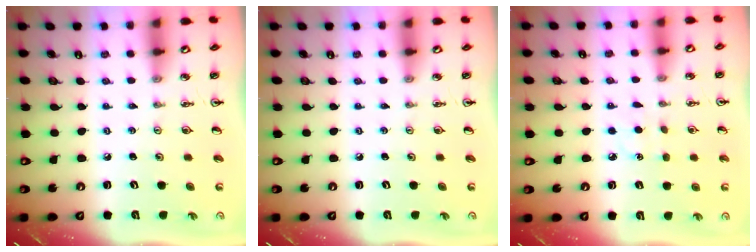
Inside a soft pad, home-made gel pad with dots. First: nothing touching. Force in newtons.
{"total": 0.0}
{"total": 4.0, "press": 3.9, "slide": 0.4}